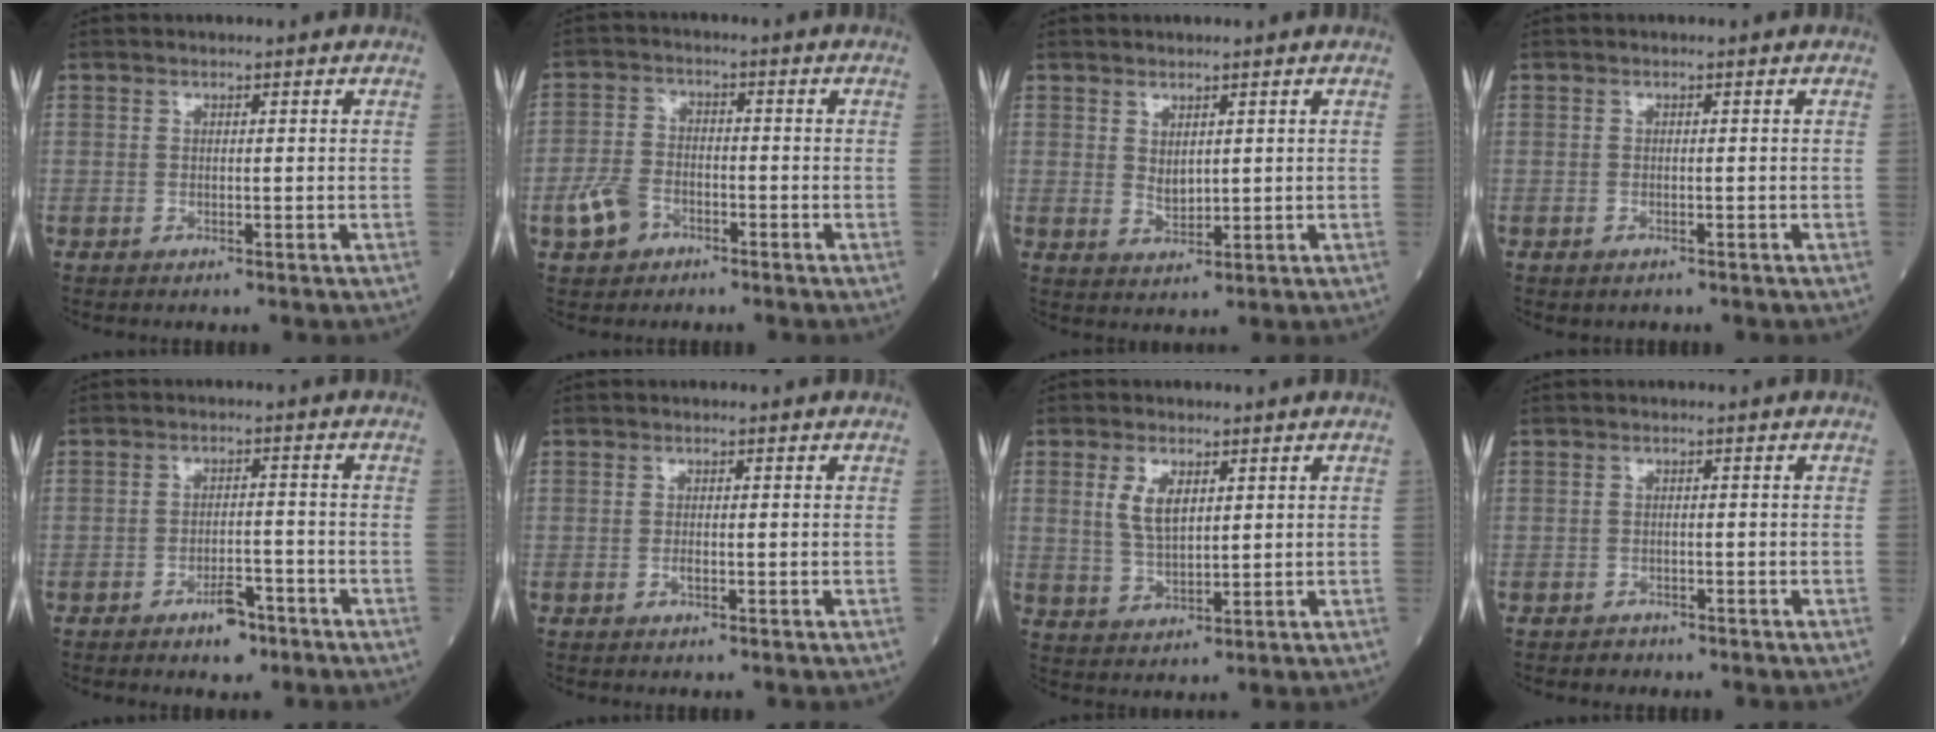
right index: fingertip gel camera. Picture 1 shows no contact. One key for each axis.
{"total": 5.6, "fx": -3.1, "fy": 3.6, "fz": 2.9, "tx": -0.073, "ty": 0.010, "tz": -0.057}
{"total": 2.4, "fx": 0.9, "fy": 1.3, "fz": 1.8, "tx": -0.034, "ty": -0.005, "tz": 0.023}
{"total": 0.7, "fx": -0.5, "fy": 0.4, "fz": 0.3, "tx": -0.009, "ty": -0.001, "tz": -0.005}
{"total": 4.2, "fx": -2.9, "fy": 1.7, "fz": 2.5, "tx": -0.039, "ty": 0.005, "tz": -0.042}
{"total": 0.6, "fx": -0.3, "fy": 0.1, "fz": 0.6, "tx": -0.013, "ty": 0.000, "tz": -0.005}
{"total": 5.1, "fx": 1.9, "fy": 2.2, "fz": 4.2, "tx": -0.088, "ty": 0.001, "tz": 0.041}
{"total": 1.3, "fx": -1.1, "fy": 0.7, "fz": -0.1, "tx": -0.005, "ty": 0.002, "tz": -0.020}